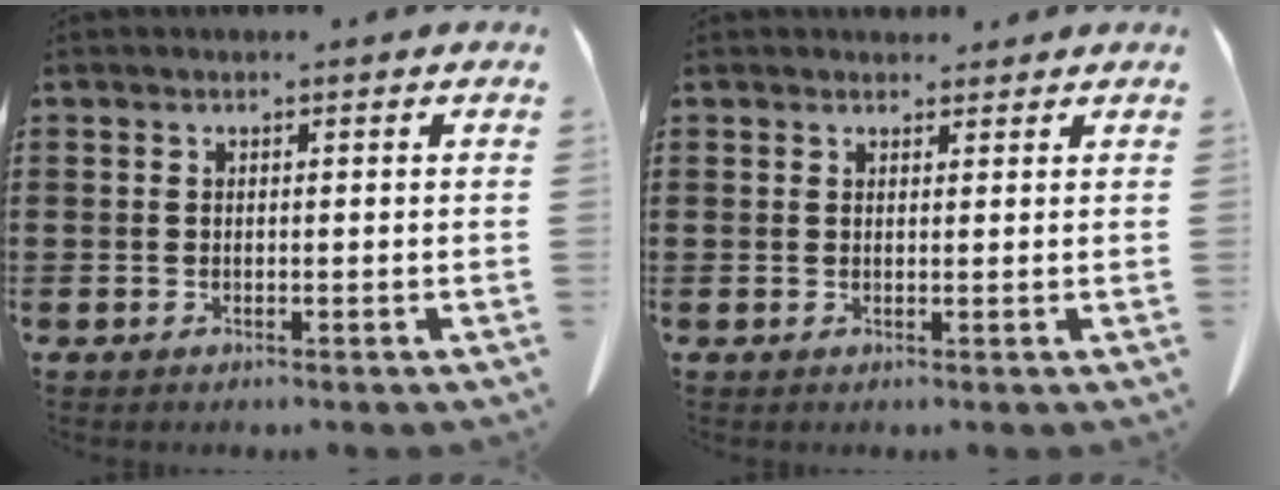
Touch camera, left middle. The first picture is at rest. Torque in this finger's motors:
{"motor_torque": [0.90, 0.76, 0.01, 0.02]}